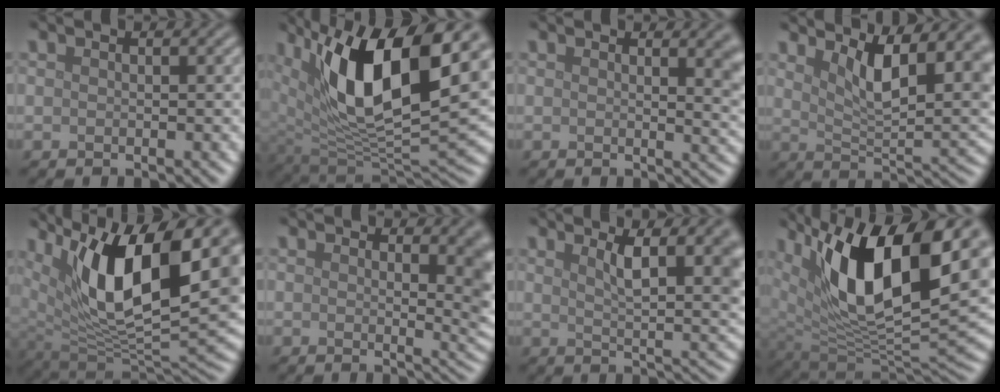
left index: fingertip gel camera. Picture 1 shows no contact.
{"total": 14.7, "force": [5.0, 6.2, 12.4], "torque": [-0.199, -0.006, 0.085]}
{"total": 4.1, "force": [1.6, 1.7, 3.4], "torque": [-0.021, 0.001, 0.022]}
{"total": 8.7, "force": [4.1, 2.9, 7.1], "torque": [-0.110, 0.000, 0.072]}
{"total": 14.5, "force": [4.7, 6.1, 12.2], "torque": [-0.193, -0.010, 0.082]}
{"total": 4.4, "force": [1.5, 1.7, 3.8], "torque": [-0.030, -0.008, 0.024]}
{"total": 7.2, "force": [2.6, 2.5, 6.2], "torque": [-0.074, 0.001, 0.040]}
{"total": 16.1, "force": [5.9, 7.4, 13.0], "torque": [-0.205, -0.004, 0.099]}